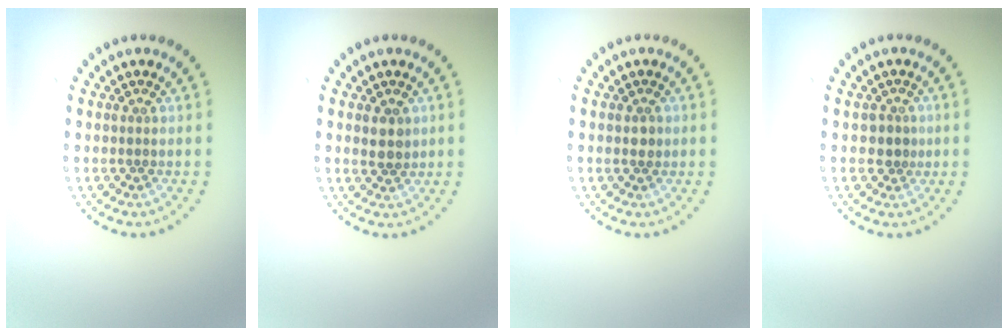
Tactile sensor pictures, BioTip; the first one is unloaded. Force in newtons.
{"total": 1.8, "press": 1.7, "slide": 0.7}
{"total": 0.9, "press": 0.9, "slide": 0.2}
{"total": 1.7, "press": 1.4, "slide": 0.8}